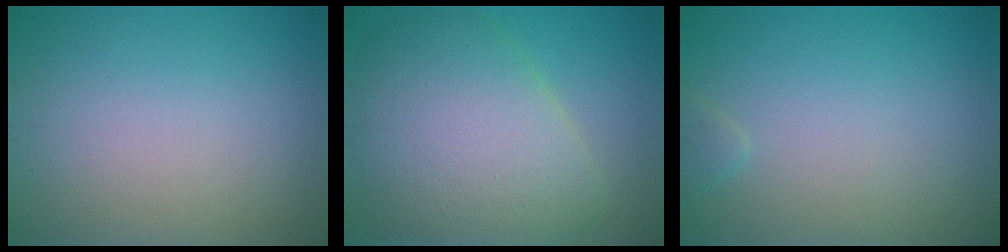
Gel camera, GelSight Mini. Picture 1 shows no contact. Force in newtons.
{"total": 9.4, "press": 9.4, "slide": 0.7}
{"total": 0.8, "press": 0.8, "slide": 0.1}